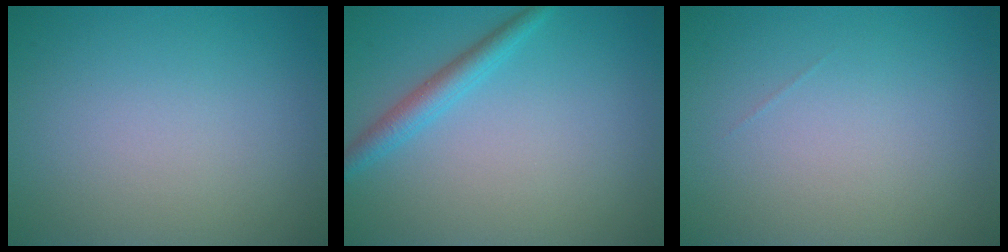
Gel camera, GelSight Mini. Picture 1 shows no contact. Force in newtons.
{"total": 2.3, "press": 2.3, "slide": 0.1}
{"total": 0.0}